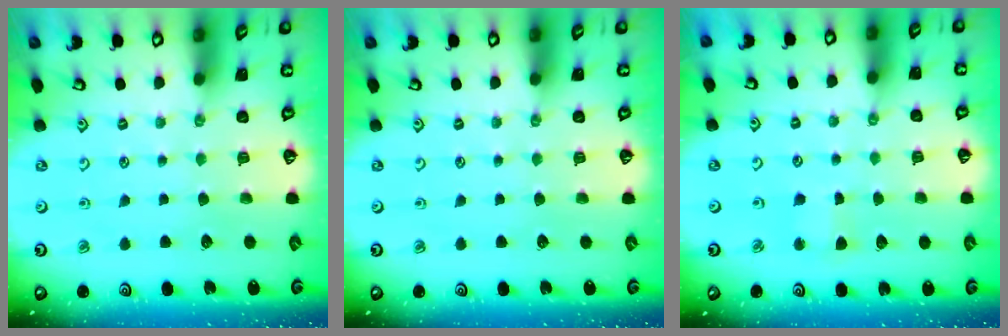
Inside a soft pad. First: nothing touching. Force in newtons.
{"total": 0.0}
{"total": 2.7, "press": 2.6, "slide": 0.3}